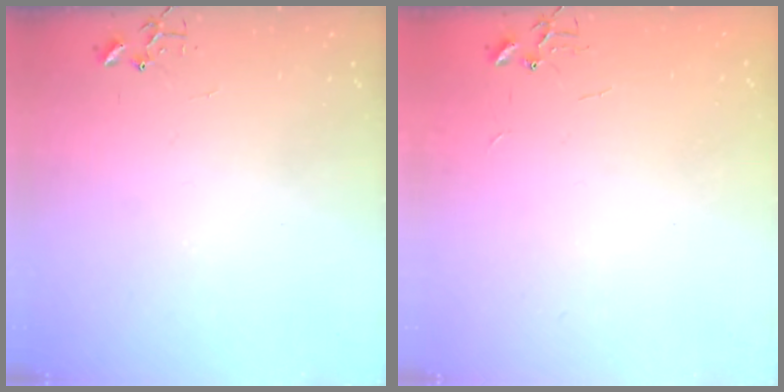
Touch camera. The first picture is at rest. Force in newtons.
{"total": 1.9, "press": 1.9, "slide": 0.3}